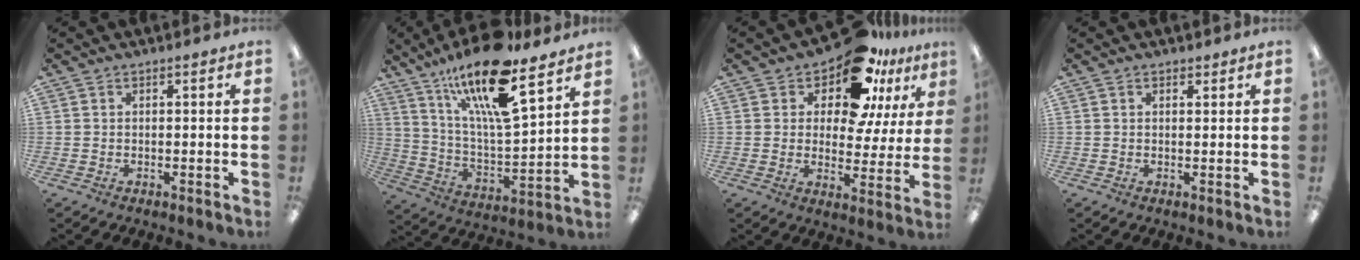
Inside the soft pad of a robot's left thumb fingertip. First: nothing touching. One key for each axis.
{"total": 21.0, "fx": 14.3, "fy": 6.0, "fz": 14.1, "tx": -0.248, "ty": -0.081, "tz": 0.241}
{"total": 14.5, "fx": 11.1, "fy": 6.2, "fz": 6.9, "tx": -0.123, "ty": -0.078, "tz": 0.193}
{"total": 0.9, "fx": 0.7, "fy": 0.5, "fz": 0.3, "tx": -0.006, "ty": 0.001, "tz": 0.013}